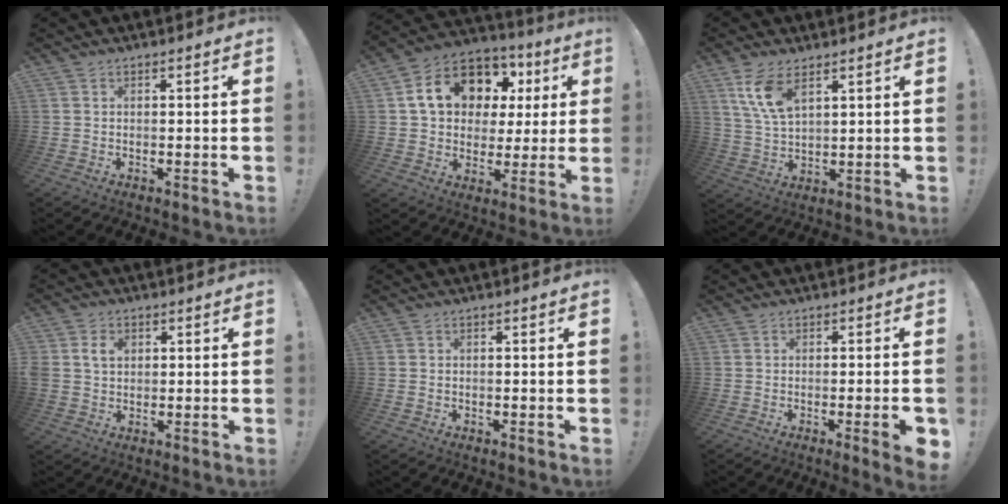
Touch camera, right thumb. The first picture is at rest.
{"total": 17.0, "force": [6.6, 12.3, 9.7], "torque": [-0.153, -0.023, 0.134]}
{"total": 9.4, "force": [5.5, 4.0, 6.4], "torque": [-0.131, -0.024, 0.099]}
{"total": 5.3, "force": [1.4, 4.4, 2.7], "torque": [-0.050, 0.008, 0.026]}
{"total": 0.6, "force": [-0.3, 0.5, 0.2], "torque": [-0.002, 0.001, -0.006]}
{"total": 5.4, "force": [-1.6, 0.1, 5.1], "torque": [-0.076, -0.003, -0.021]}